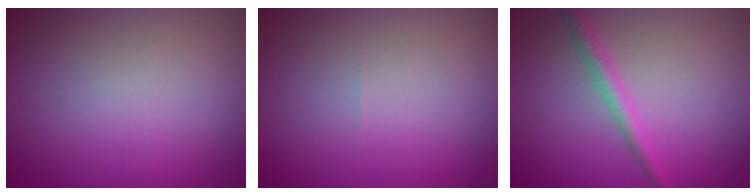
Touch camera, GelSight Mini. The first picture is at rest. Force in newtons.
{"total": 0.0}
{"total": 2.2, "press": 2.2, "slide": 0.1}